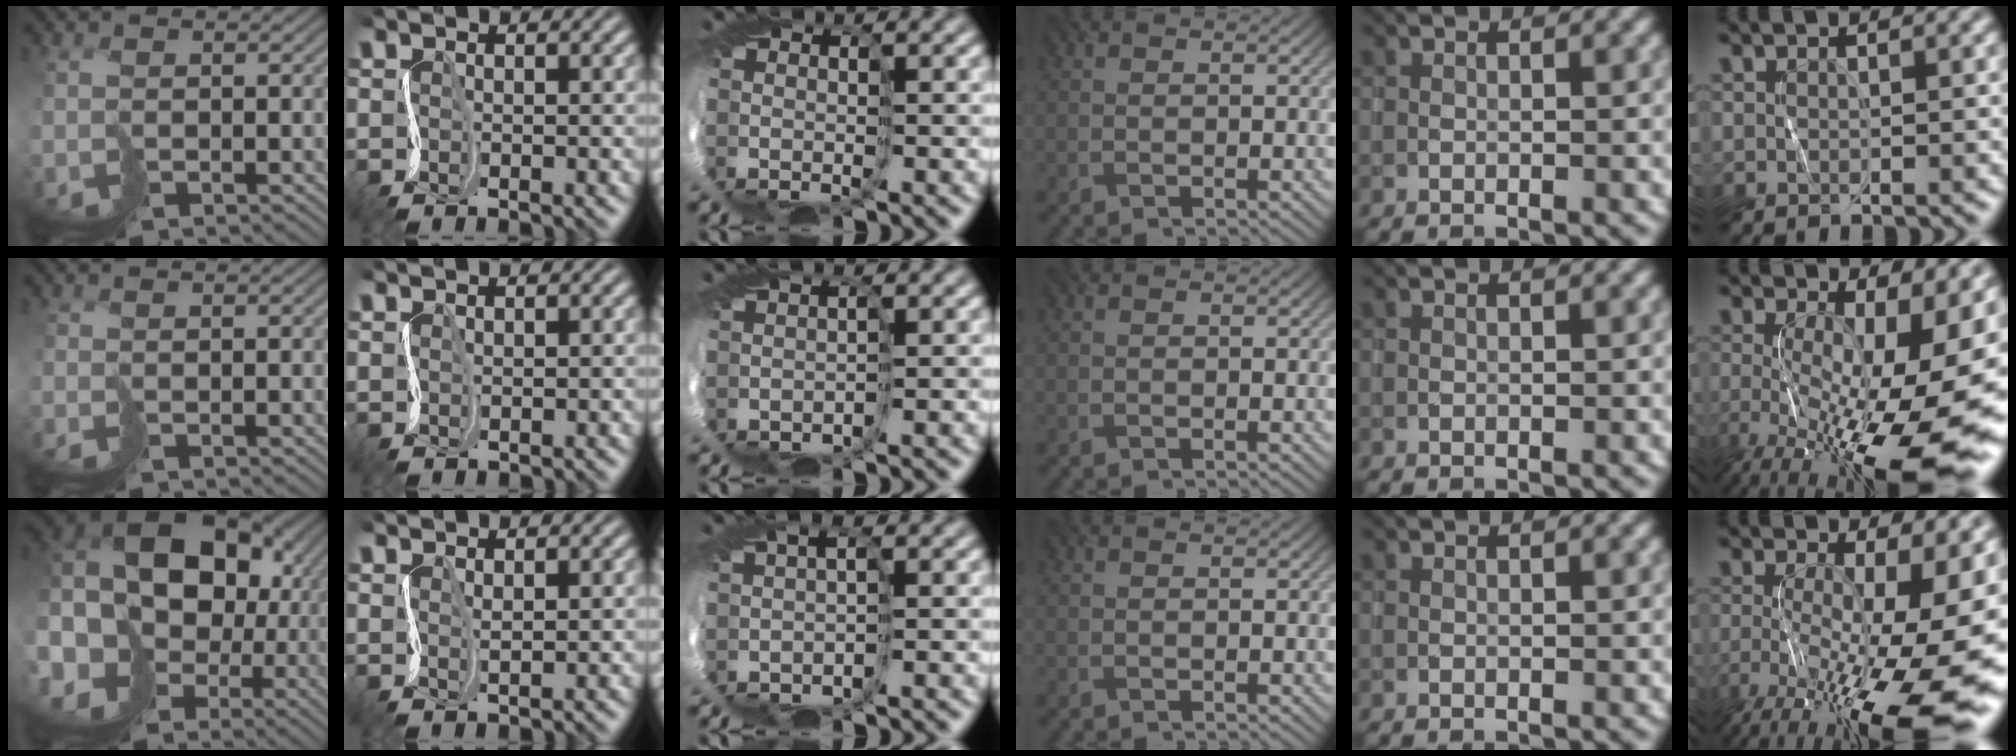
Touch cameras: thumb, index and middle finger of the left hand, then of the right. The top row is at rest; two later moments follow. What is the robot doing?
{"motion": "cut", "object": "wrapping paper"}